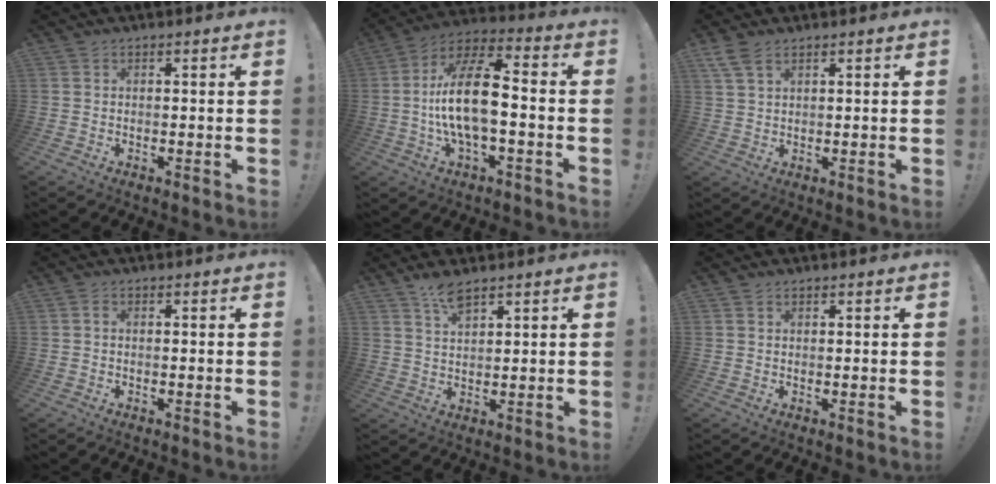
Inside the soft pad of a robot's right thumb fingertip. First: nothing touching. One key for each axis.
{"total": 16.5, "fx": -1.9, "fy": 6.5, "fz": 15.0, "tx": -0.275, "ty": 0.010, "tz": -0.037}
{"total": 4.9, "fx": 3.3, "fy": 2.1, "fz": 2.9, "tx": -0.057, "ty": -0.012, "tz": 0.065}
{"total": 0.7, "fx": -0.2, "fy": 0.4, "fz": 0.6, "tx": -0.015, "ty": 0.004, "tz": -0.004}
{"total": 5.3, "fx": 4.0, "fy": 1.5, "fz": 3.2, "tx": -0.057, "ty": -0.018, "tz": 0.070}
{"total": 0.7, "fx": 0.6, "fy": 0.4, "fz": 0.0, "tx": 0.006, "ty": -0.003, "tz": 0.011}